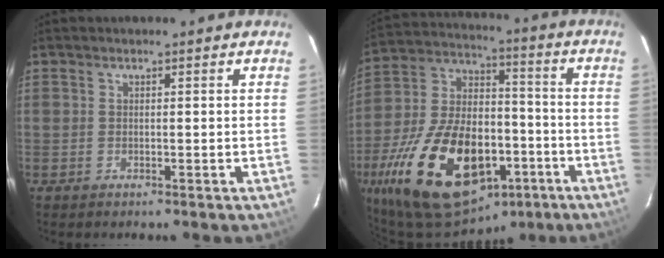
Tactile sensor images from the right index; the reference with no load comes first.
{"total": 27.8, "force": [-13.0, 15.1, 19.3], "torque": [-0.386, 0.001, -0.195]}